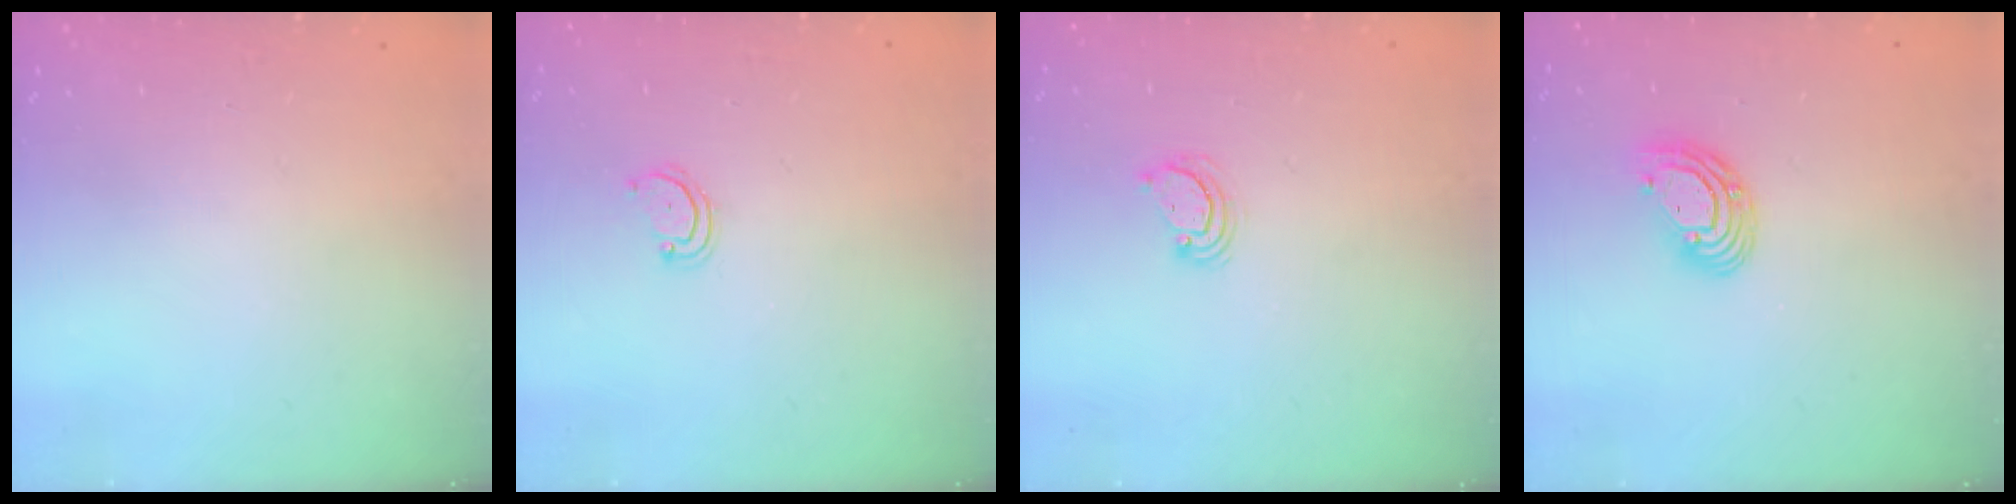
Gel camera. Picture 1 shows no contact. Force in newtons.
{"total": 3.2, "press": 3.2, "slide": 0.2}
{"total": 4.0, "press": 4.0, "slide": 0.4}
{"total": 9.2, "press": 9.1, "slide": 1.6}